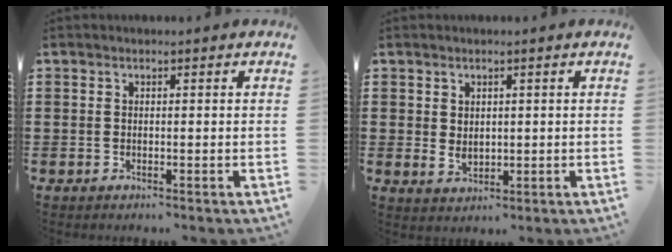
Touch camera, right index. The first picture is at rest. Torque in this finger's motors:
{"motor_torque": [2.14, 0.00, 0.07, 0.00]}